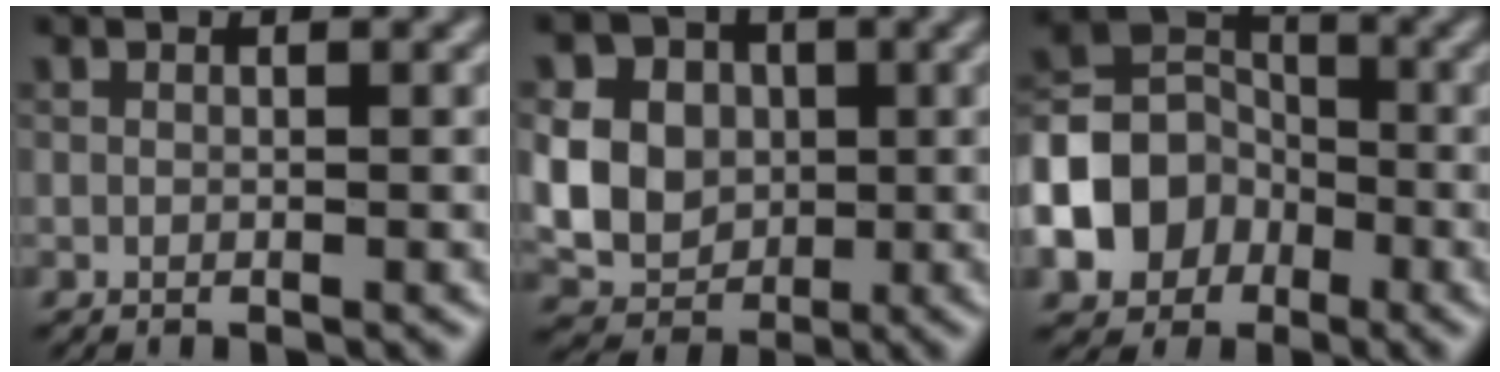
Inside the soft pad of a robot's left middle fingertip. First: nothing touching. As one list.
[{"total": 10.6, "force": [1.9, 9.2, 4.7], "torque": [-0.097, 0.023, 0.029]}, {"total": 8.9, "force": [-3.5, 7.2, 3.9], "torque": [-0.083, -0.009, -0.082]}]